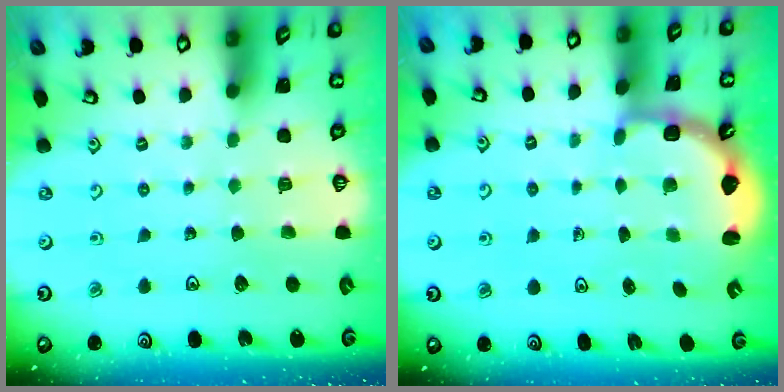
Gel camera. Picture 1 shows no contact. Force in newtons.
{"total": 3.3, "press": 2.4, "slide": 2.3}